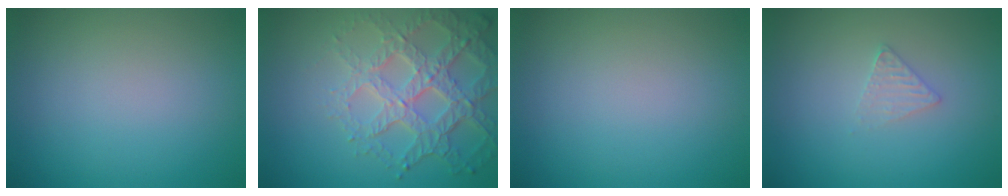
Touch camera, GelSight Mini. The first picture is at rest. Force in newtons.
{"total": 6.3, "press": 4.8, "slide": 4.1}
{"total": 0.0}
{"total": 1.4, "press": 1.3, "slide": 0.2}